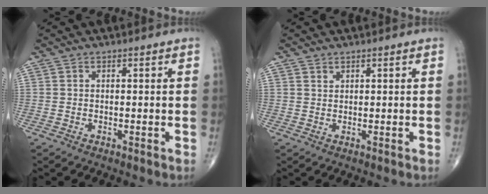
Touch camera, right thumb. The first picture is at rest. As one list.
[{"total": 0.8, "force": [0.7, 0.4, 0.1], "torque": [0.006, -0.005, 0.011]}]